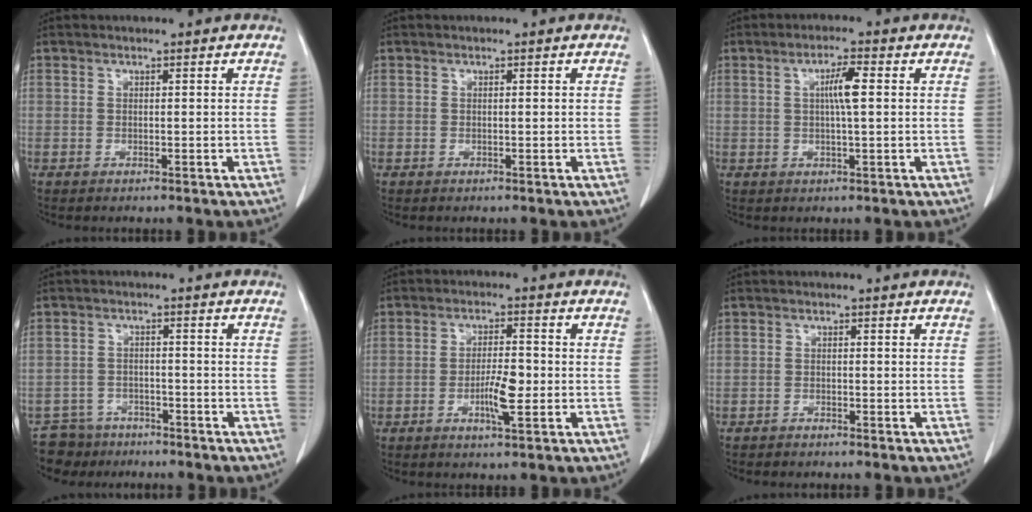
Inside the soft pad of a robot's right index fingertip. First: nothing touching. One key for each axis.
{"total": 0.5, "fx": 0.0, "fy": 0.0, "fz": 0.5, "tx": -0.010, "ty": 0.000, "tz": 0.001}
{"total": 4.1, "fx": 0.7, "fy": 0.2, "fz": 4.1, "tx": -0.073, "ty": 0.002, "tz": 0.011}
{"total": 5.3, "fx": -4.3, "fy": 2.9, "fz": -0.8, "tx": 0.020, "ty": 0.005, "tz": -0.075}
{"total": 5.2, "fx": -1.4, "fy": 1.0, "fz": 4.9, "tx": -0.090, "ty": -0.001, "tz": -0.022}
{"total": 1.3, "fx": -1.2, "fy": 0.2, "fz": 0.4, "tx": -0.006, "ty": 0.000, "tz": -0.018}